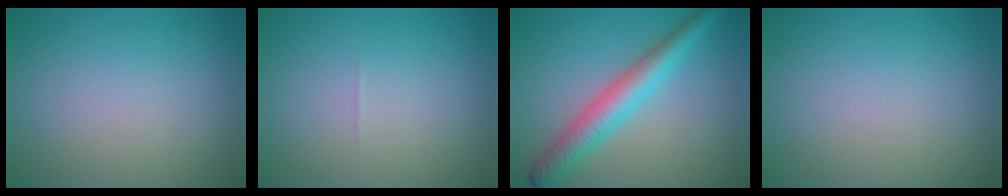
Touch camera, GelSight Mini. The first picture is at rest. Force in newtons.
{"total": 0.0}
{"total": 4.7, "press": 4.7, "slide": 0.1}
{"total": 0.0}